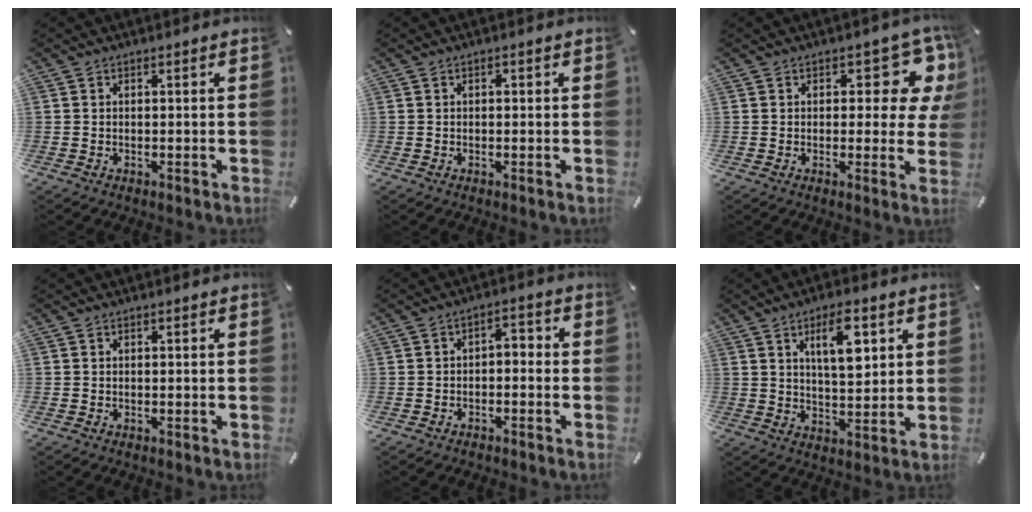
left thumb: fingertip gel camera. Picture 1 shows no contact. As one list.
[{"total": 0.5, "force": [-0.1, 0.4, 0.3], "torque": [-0.006, 0.002, -0.004]}, {"total": 10.0, "force": [4.1, 5.2, 7.5], "torque": [-0.076, -0.022, 0.067]}, {"total": 0.0}, {"total": 3.4, "force": [-2.5, 1.9, 1.3], "torque": [-0.023, 0.018, -0.051]}, {"total": 10.2, "force": [4.3, 4.2, 8.3], "torque": [-0.130, -0.013, 0.068]}]